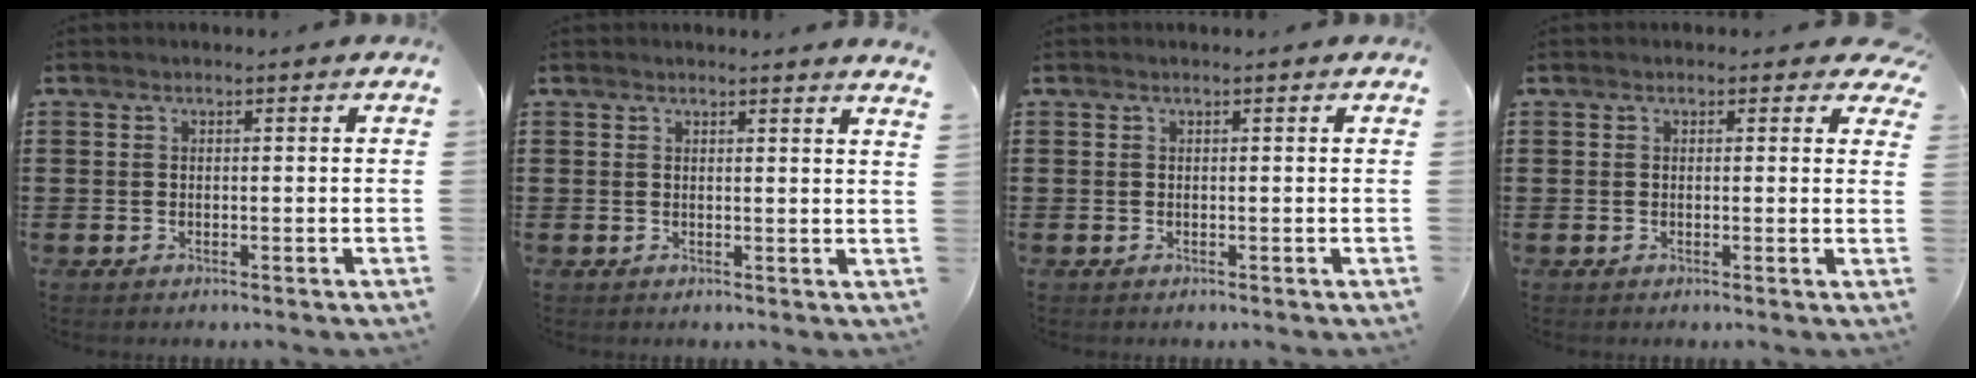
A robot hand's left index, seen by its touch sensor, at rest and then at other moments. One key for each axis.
{"total": 1.6, "fx": 1.4, "fy": -0.5, "fz": 0.6, "tx": -0.014, "ty": -0.004, "tz": 0.028}
{"total": 0.0}
{"total": 1.3, "fx": 0.8, "fy": 0.8, "fz": 0.7, "tx": -0.010, "ty": 0.005, "tz": 0.013}